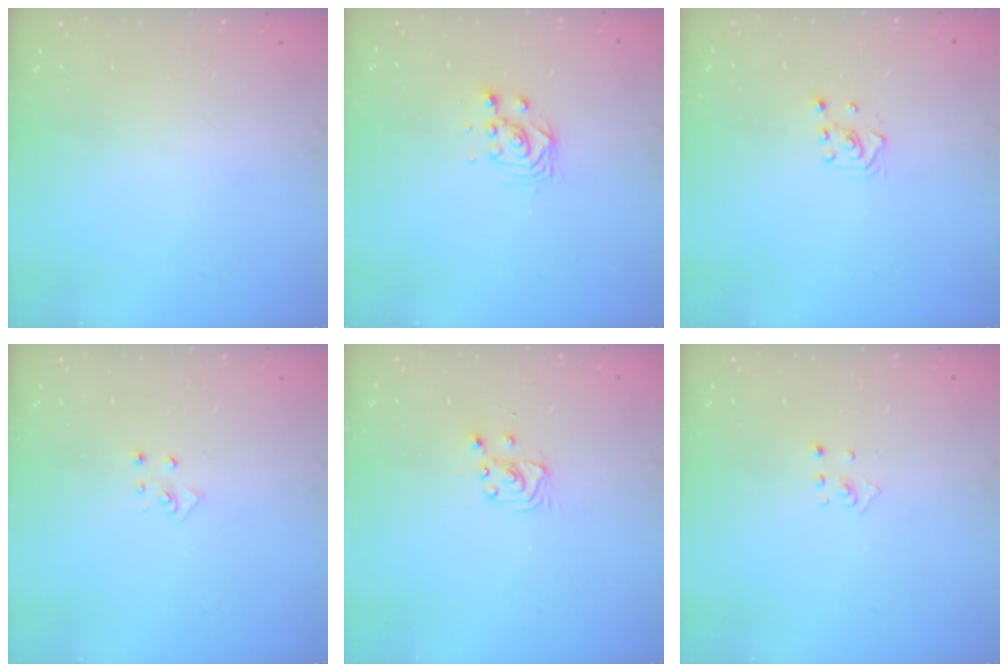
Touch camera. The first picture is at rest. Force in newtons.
{"total": 3.0, "press": 3.0, "slide": 0.0}
{"total": 2.6, "press": 2.4, "slide": 1.0}
{"total": 4.1, "press": 4.1, "slide": 0.4}
{"total": 2.9, "press": 2.9, "slide": 0.4}
{"total": 2.9, "press": 2.9, "slide": 0.3}